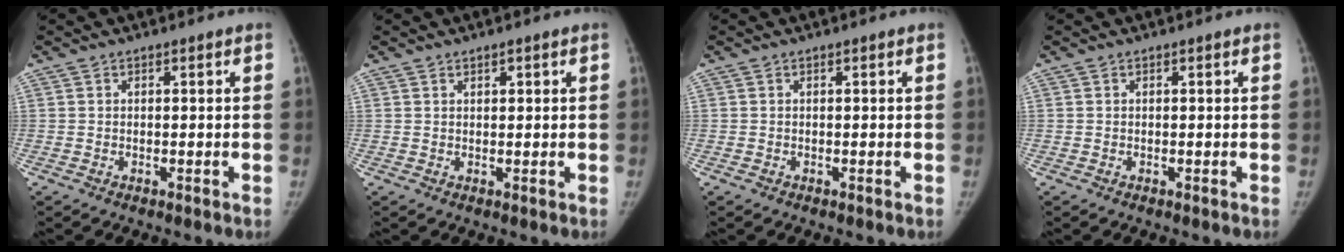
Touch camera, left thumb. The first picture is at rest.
{"total": 1.1, "force": [0.7, 0.4, 0.6], "torque": [-0.005, -0.003, 0.011]}
{"total": 0.0}
{"total": 0.0}